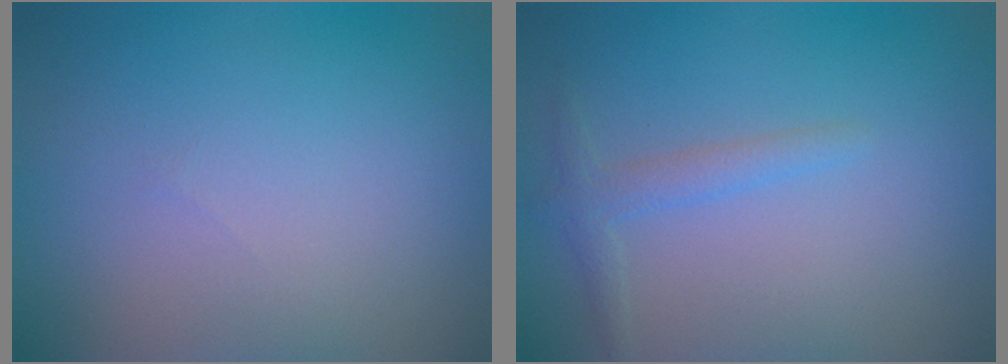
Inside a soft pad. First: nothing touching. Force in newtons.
{"total": 1.3, "press": 1.3, "slide": 0.1}